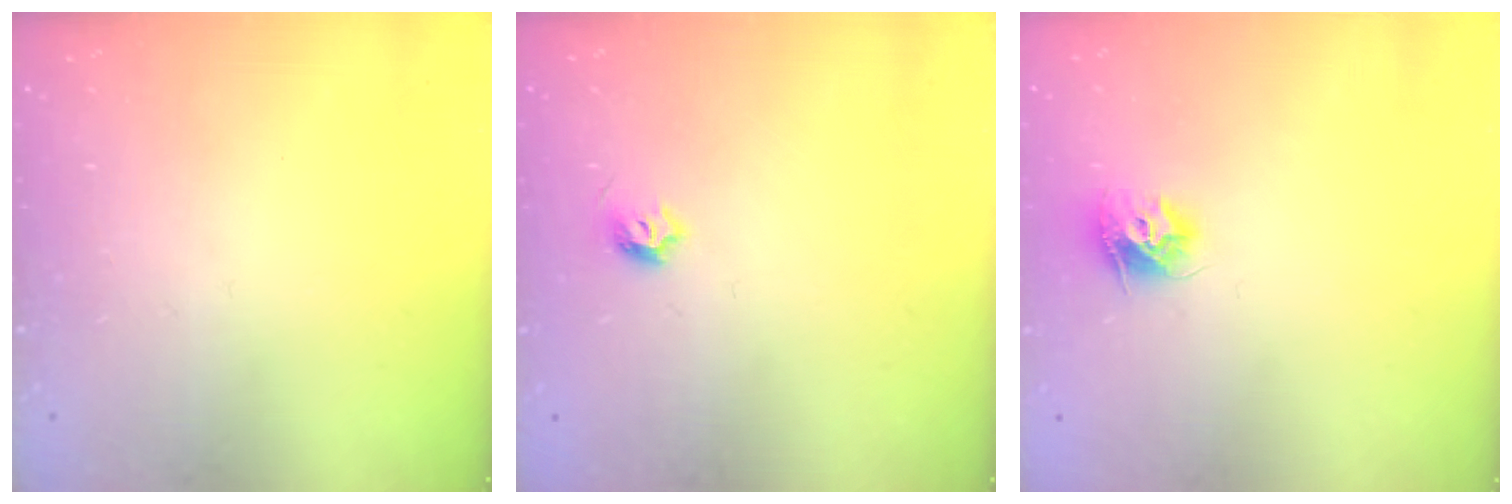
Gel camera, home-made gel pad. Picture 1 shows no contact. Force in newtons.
{"total": 4.5, "press": 4.3, "slide": 1.0}
{"total": 9.1, "press": 9.1, "slide": 0.3}